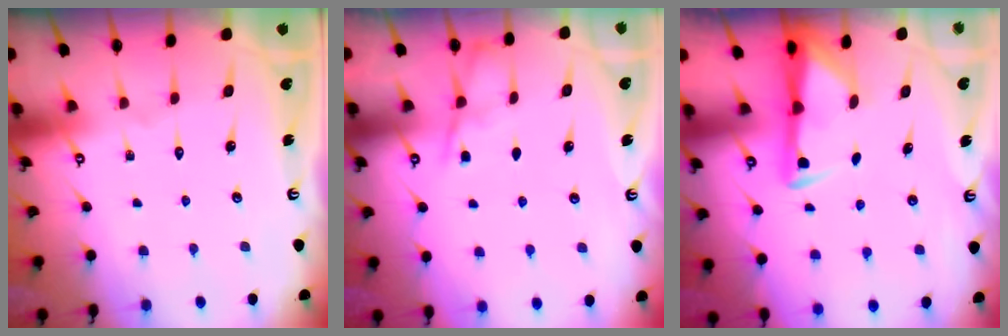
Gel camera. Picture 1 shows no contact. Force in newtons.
{"total": 4.1, "press": 4.1, "slide": 0.6}
{"total": 3.0, "press": 2.9, "slide": 0.5}